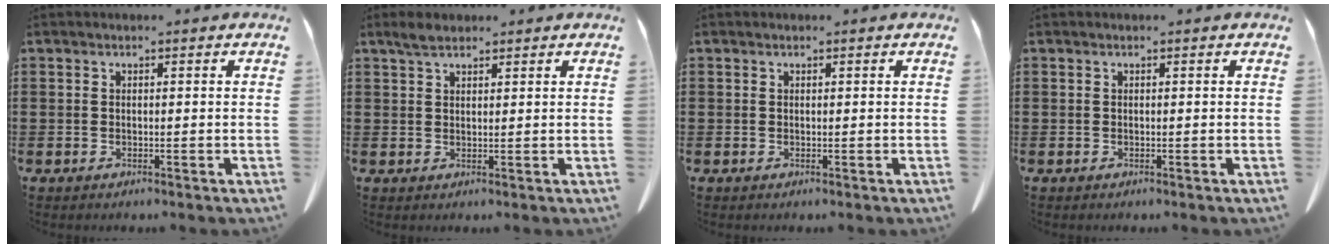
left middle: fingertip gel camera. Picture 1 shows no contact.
{"total": 2.5, "force": [2.0, 0.8, 1.2], "torque": [-0.028, 0.004, 0.038]}
{"total": 0.0}
{"total": 0.0}